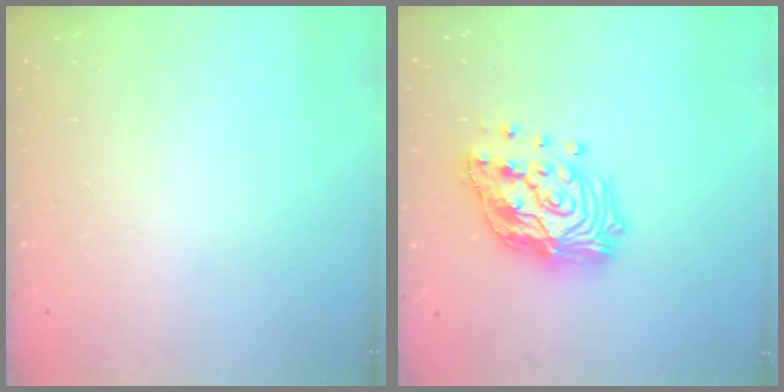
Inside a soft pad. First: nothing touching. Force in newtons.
{"total": 19.2, "press": 19.1, "slide": 1.9}